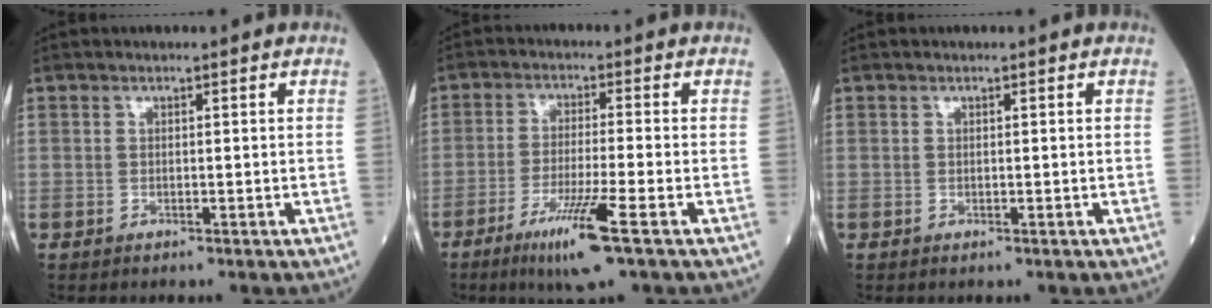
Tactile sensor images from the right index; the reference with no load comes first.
{"total": 8.5, "force": [-4.5, -0.7, 7.2], "torque": [-0.134, -0.024, -0.083]}
{"total": 0.0}